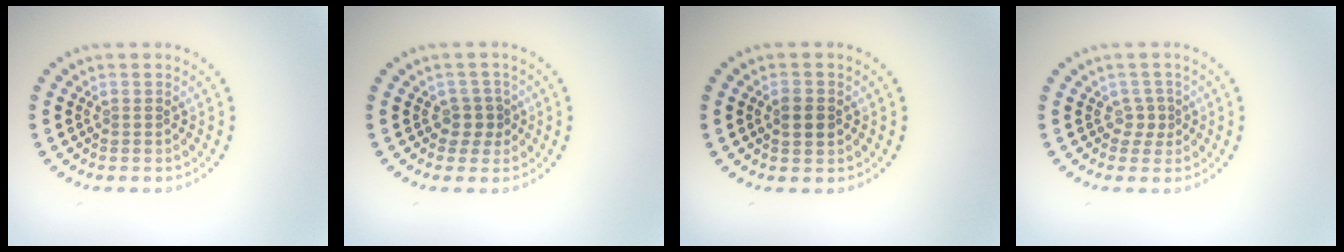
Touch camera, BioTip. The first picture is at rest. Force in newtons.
{"total": 1.8, "press": 1.5, "slide": 1.0}
{"total": 1.7, "press": 1.7, "slide": 0.1}
{"total": 1.2, "press": 0.9, "slide": 0.8}